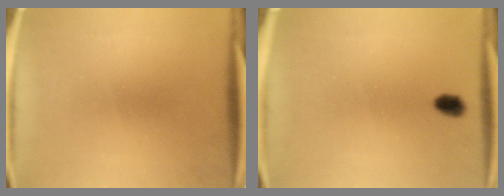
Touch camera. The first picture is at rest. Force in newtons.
{"total": 2.7}